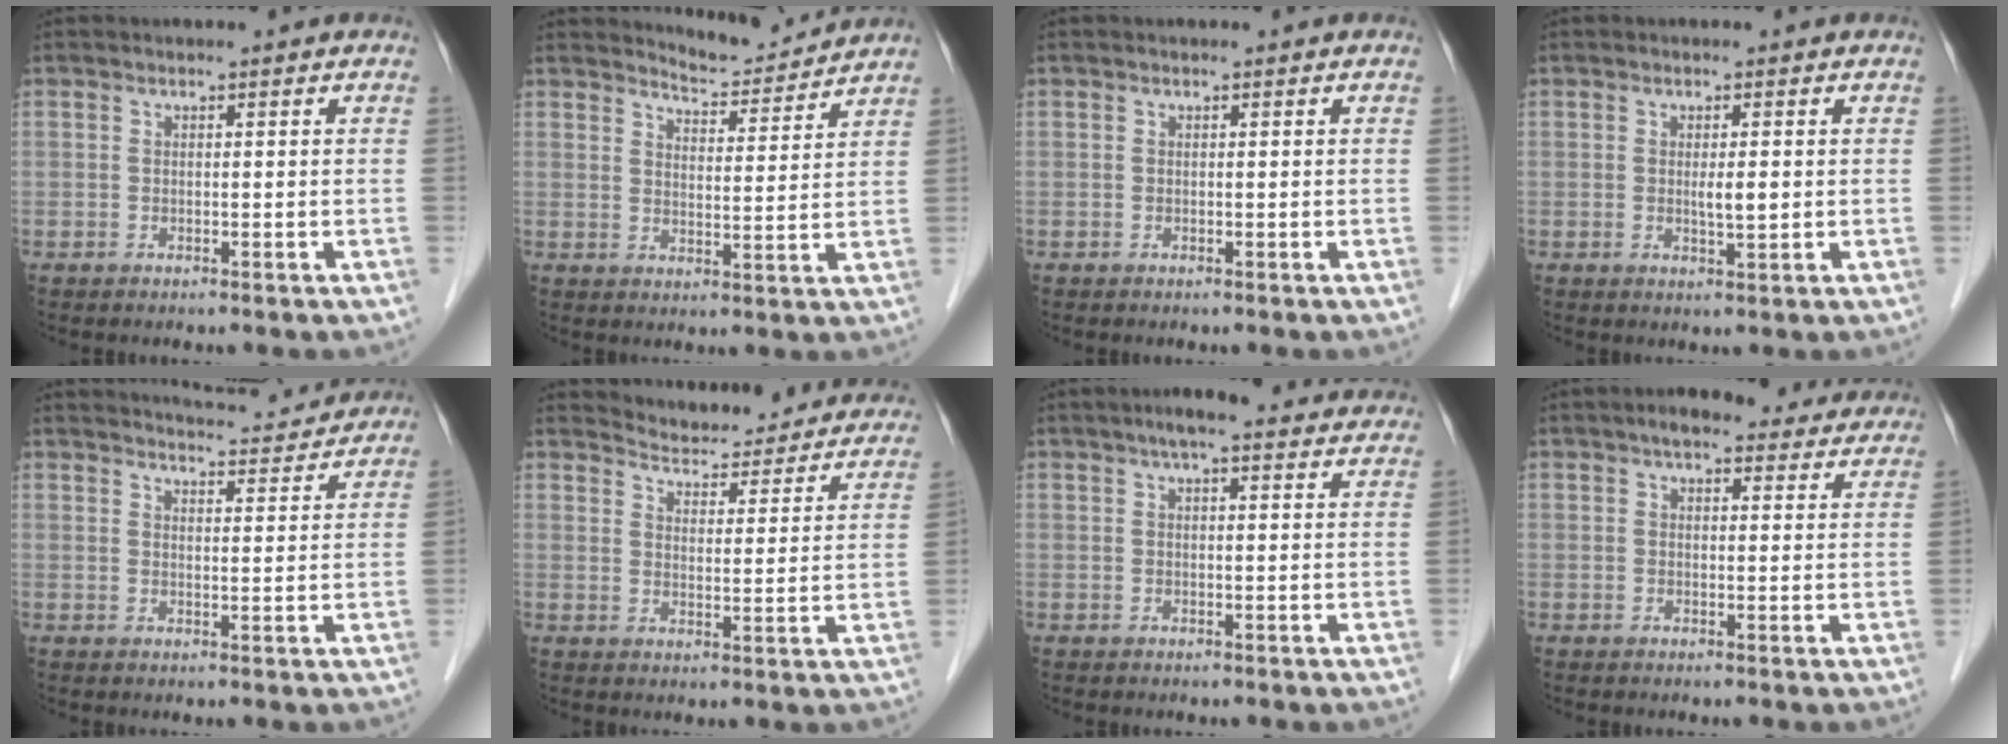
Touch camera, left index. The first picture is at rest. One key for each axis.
{"total": 6.0, "fx": 6.0, "fy": -0.2, "fz": -0.4, "tx": -0.007, "ty": -0.011, "tz": 0.089}
{"total": 0.0}
{"total": 2.2, "fx": 0.1, "fy": 0.3, "fz": 2.1, "tx": -0.039, "ty": -0.003, "tz": 0.003}
{"total": 9.0, "fx": 8.8, "fy": 0.7, "fz": 1.4, "tx": -0.024, "ty": 0.006, "tz": 0.110}
{"total": 16.2, "fx": 15.7, "fy": 3.1, "fz": 2.5, "tx": -0.019, "ty": -0.024, "tz": 0.183}
{"total": 12.0, "fx": 10.3, "fy": 1.8, "fz": 5.8, "tx": -0.072, "ty": 0.030, "tz": 0.118}
{"total": 11.6, "fx": 10.2, "fy": 3.2, "fz": 4.6, "tx": -0.041, "ty": 0.025, "tz": 0.115}